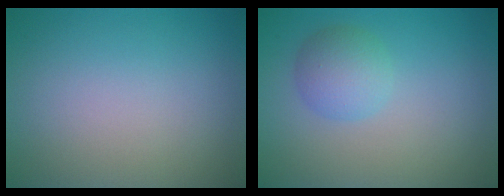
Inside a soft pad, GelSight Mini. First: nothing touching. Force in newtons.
{"total": 2.8, "press": 2.8, "slide": 0.1}